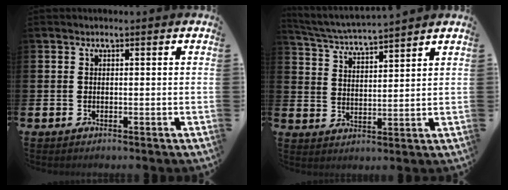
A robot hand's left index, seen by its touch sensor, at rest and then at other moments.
{"total": 4.3, "force": [4.3, -0.2, 0.5], "torque": [-0.031, -0.031, 0.073]}